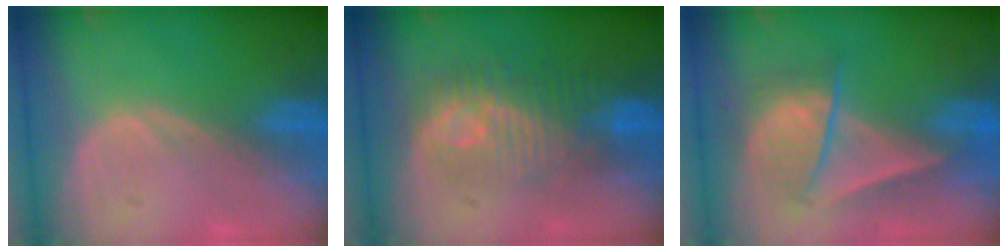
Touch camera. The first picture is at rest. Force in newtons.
{"total": 9.7, "press": 8.9, "slide": 3.9}
{"total": 7.1, "press": 7.0, "slide": 0.9}